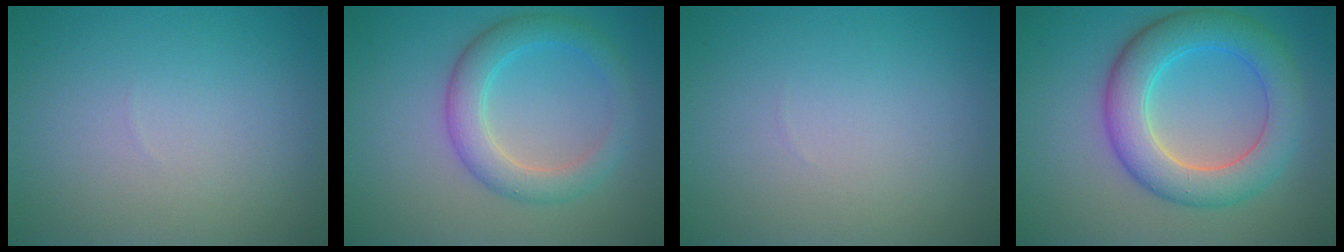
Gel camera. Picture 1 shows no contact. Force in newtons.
{"total": 4.0, "press": 4.0, "slide": 0.1}
{"total": 0.0}
{"total": 6.9, "press": 6.9, "slide": 0.2}